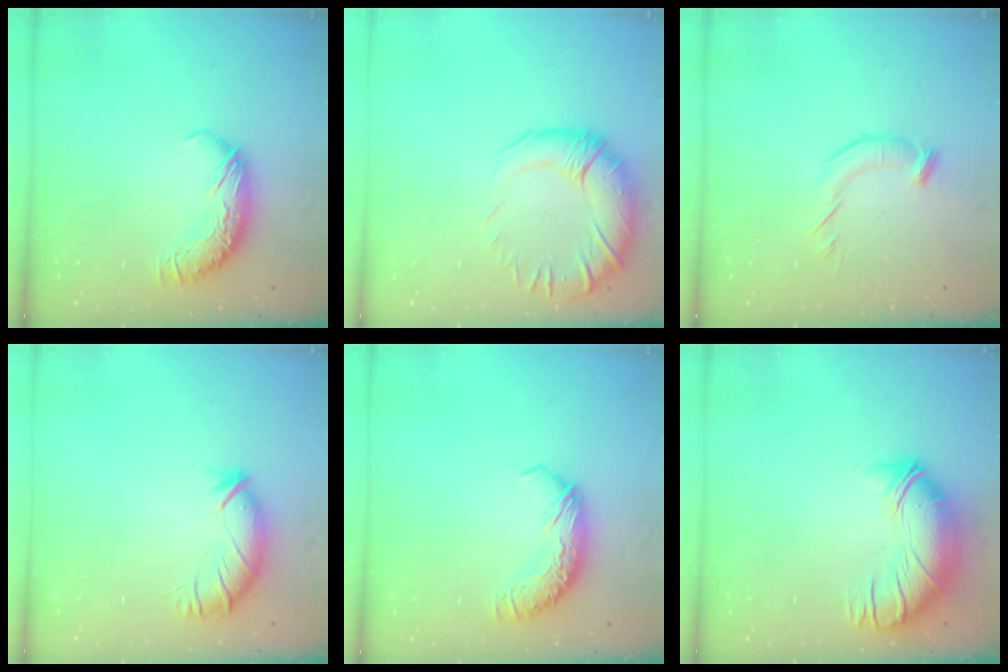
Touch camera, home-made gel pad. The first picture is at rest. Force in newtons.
{"total": 4.5, "press": 2.3, "slide": 3.9}
{"total": 3.4, "press": 3.3, "slide": 0.7}
{"total": 3.0, "press": 2.4, "slide": 1.9}
{"total": 0.0}
{"total": 2.6, "press": 0.3, "slide": 2.6}